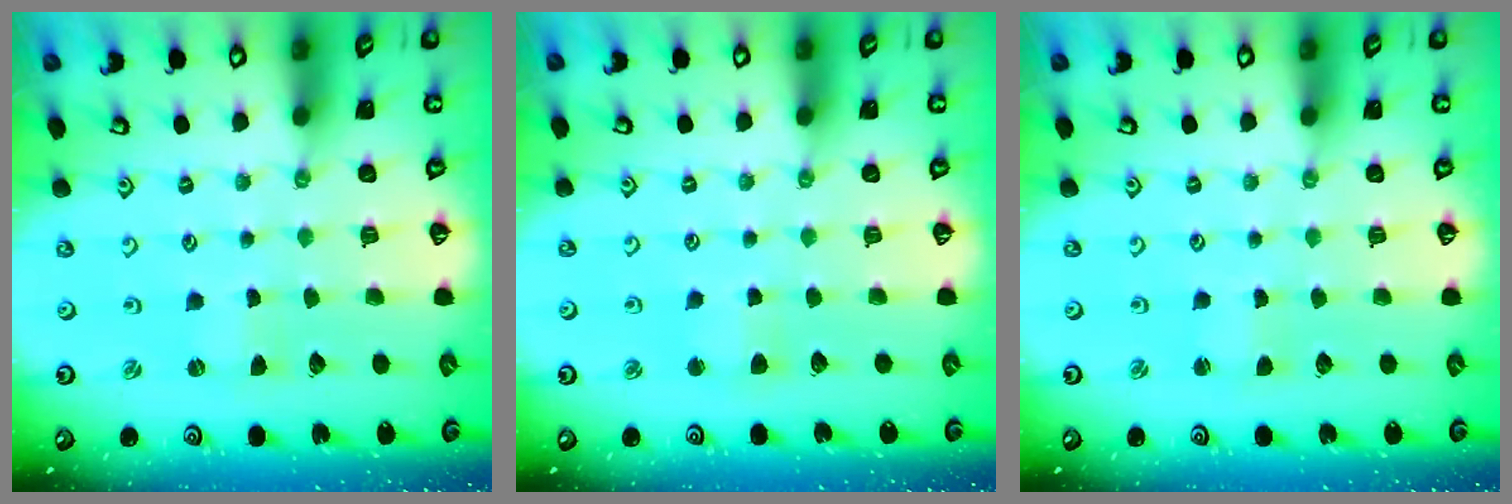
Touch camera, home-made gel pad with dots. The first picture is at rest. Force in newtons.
{"total": 3.2, "press": 3.1, "slide": 0.7}
{"total": 1.0, "press": 1.0, "slide": 0.0}